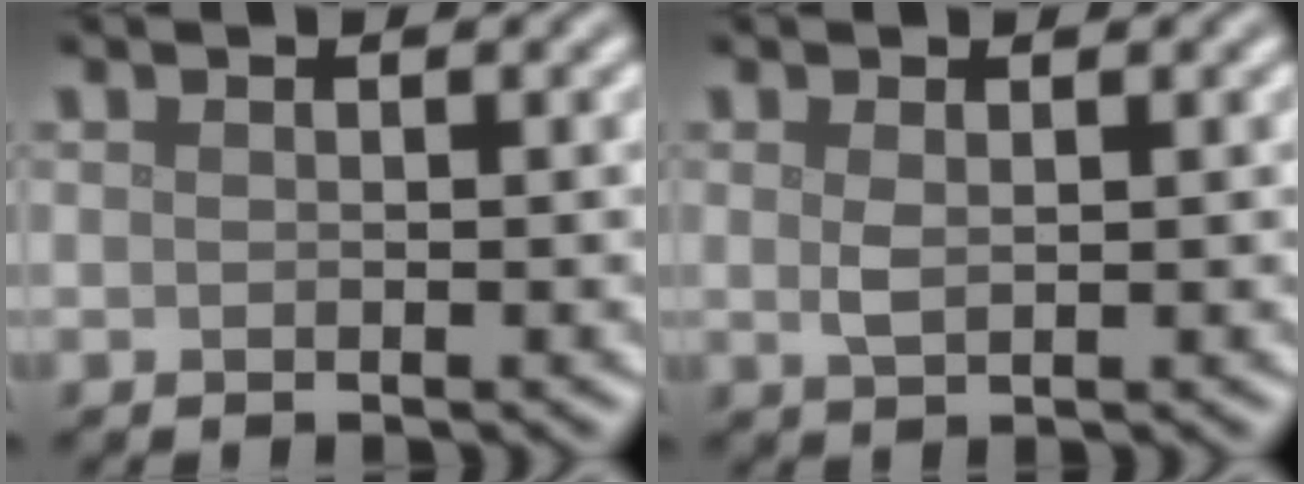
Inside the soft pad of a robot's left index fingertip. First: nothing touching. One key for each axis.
{"total": 1.2, "fx": 0.4, "fy": 0.5, "fz": 1.1, "tx": -0.026, "ty": -0.002, "tz": 0.009}